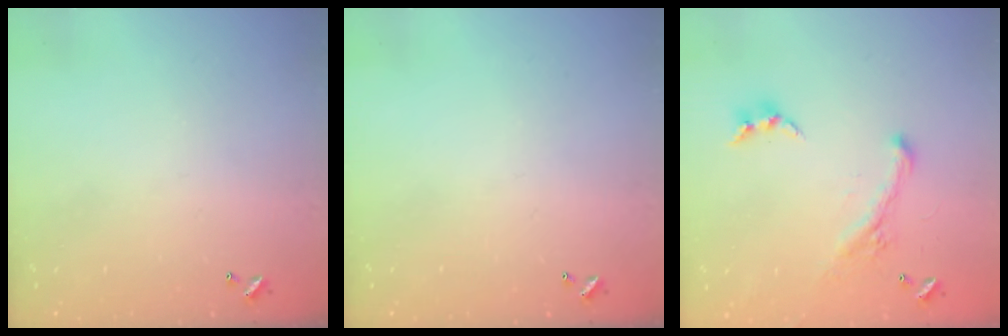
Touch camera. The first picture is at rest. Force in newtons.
{"total": 0.0}
{"total": 1.9, "press": 1.3, "slide": 1.4}